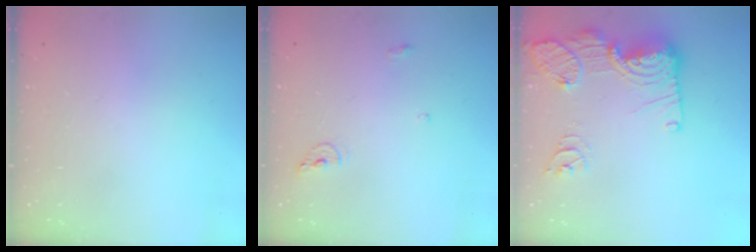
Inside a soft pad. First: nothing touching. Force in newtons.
{"total": 6.3, "press": 6.3, "slide": 0.3}
{"total": 18.4, "press": 18.3, "slide": 1.7}